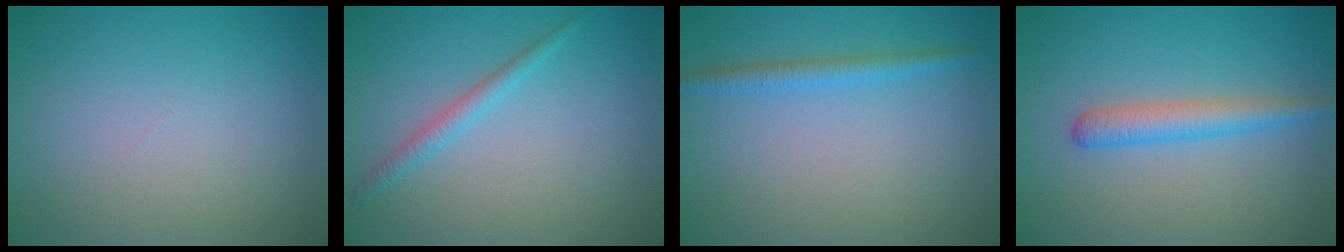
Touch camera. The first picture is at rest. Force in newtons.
{"total": 1.6, "press": 1.6, "slide": 0.1}
{"total": 1.8, "press": 1.8, "slide": 0.1}
{"total": 2.8, "press": 2.8, "slide": 0.1}